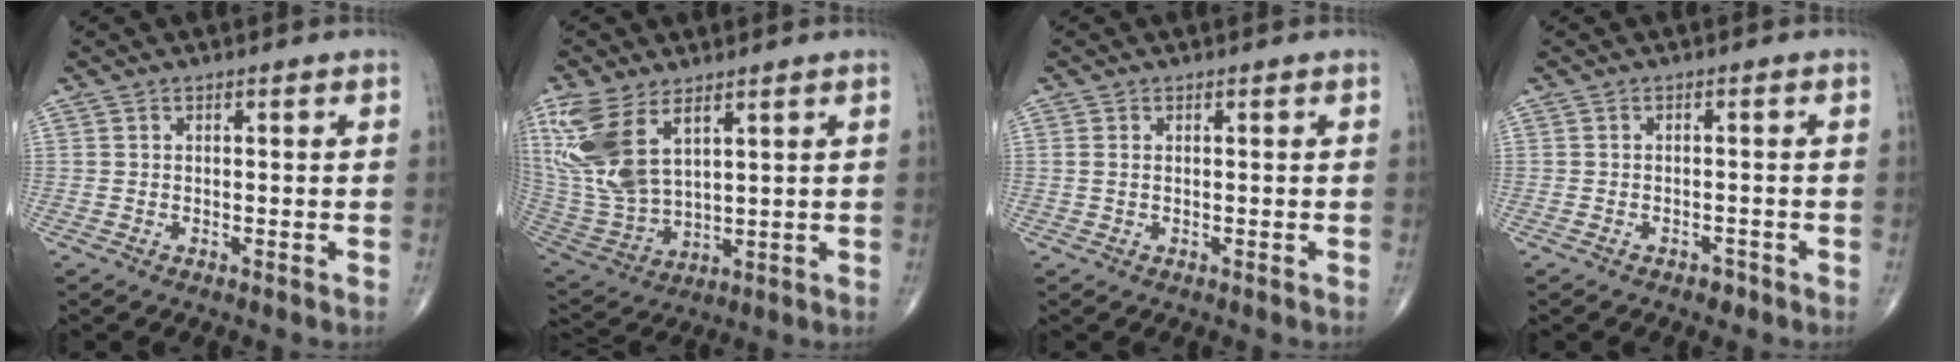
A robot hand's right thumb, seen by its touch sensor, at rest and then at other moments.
{"total": 15.2, "force": [7.0, 7.7, 11.1], "torque": [-0.242, -0.019, 0.157]}
{"total": 0.8, "force": [0.1, 0.5, 0.6], "torque": [-0.019, 0.007, 0.007]}
{"total": 1.4, "force": [-1.1, 0.8, 0.5], "torque": [-0.005, 0.008, -0.015]}